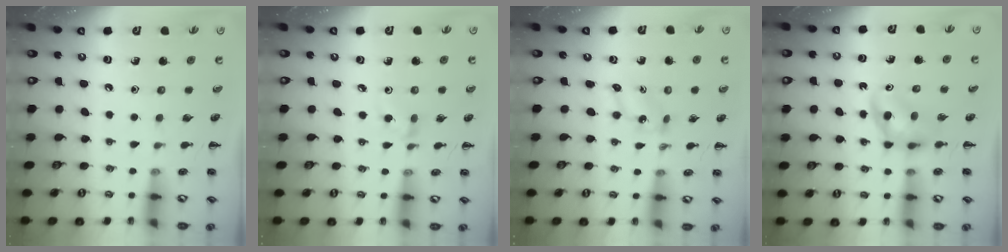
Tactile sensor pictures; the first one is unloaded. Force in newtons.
{"total": 5.1, "press": 4.8, "slide": 1.7}
{"total": 1.1, "press": 1.1, "slide": 0.4}
{"total": 3.2, "press": 3.0, "slide": 1.0}